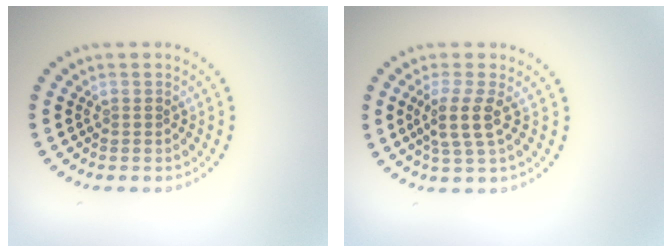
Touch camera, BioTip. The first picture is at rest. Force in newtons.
{"total": 2.8, "press": 2.3, "slide": 1.6}